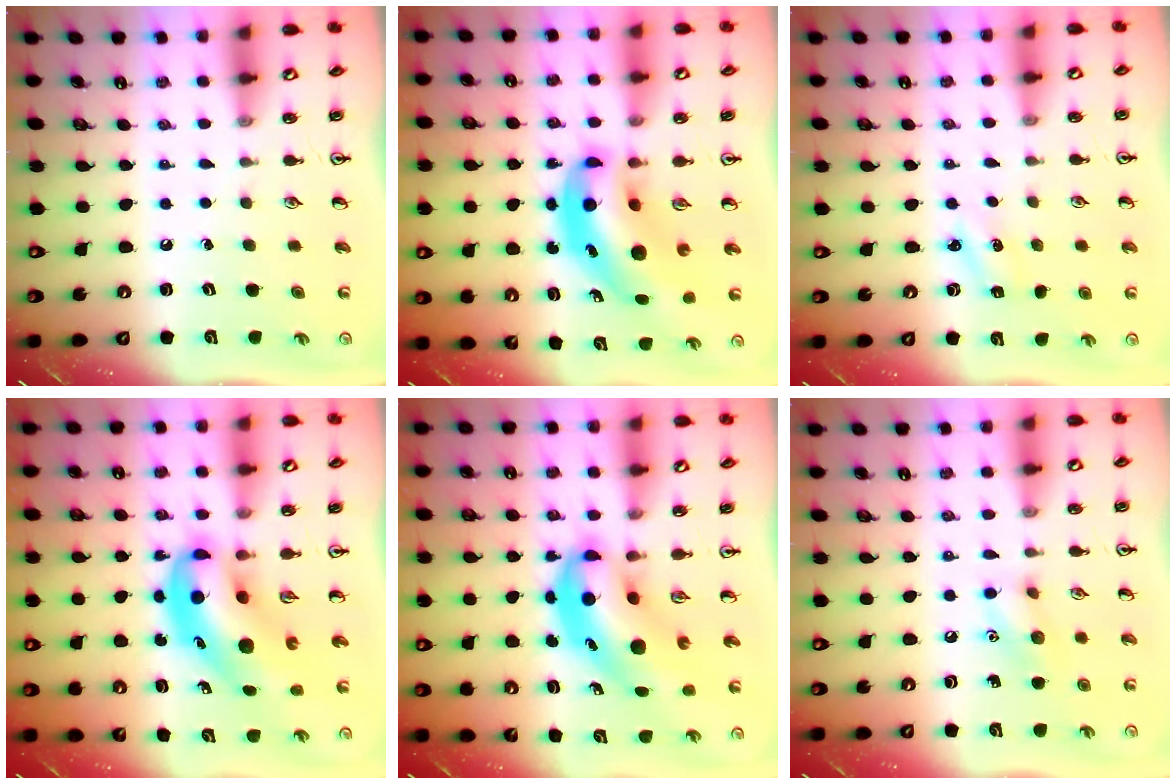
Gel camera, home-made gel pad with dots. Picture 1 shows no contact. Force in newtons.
{"total": 9.6, "press": 9.1, "slide": 2.9}
{"total": 1.8, "press": 1.7, "slide": 0.7}
{"total": 9.2, "press": 8.8, "slide": 2.6}
{"total": 8.3, "press": 8.0, "slide": 2.2}
{"total": 8.1, "press": 8.0, "slide": 1.1}